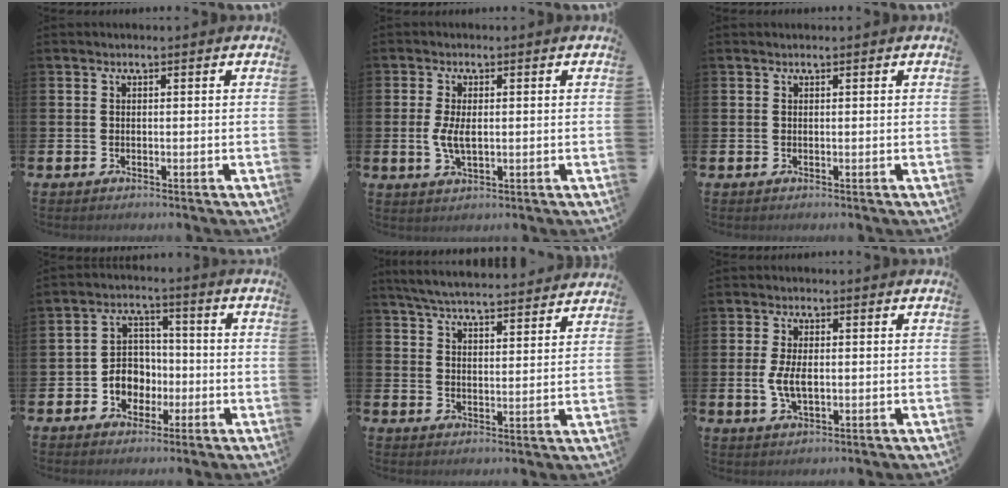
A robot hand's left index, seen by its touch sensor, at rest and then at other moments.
{"total": 3.5, "force": [0.1, 1.7, 3.1], "torque": [-0.057, 0.003, 0.000]}
{"total": 0.0}
{"total": 5.0, "force": [-1.3, 4.6, 1.6], "torque": [-0.039, 0.008, -0.029]}
{"total": 6.0, "force": [5.9, 0.4, 1.0], "torque": [-0.036, -0.042, 0.105]}
{"total": 4.0, "force": [0.0, 2.0, 3.4], "torque": [-0.070, 0.003, -0.005]}